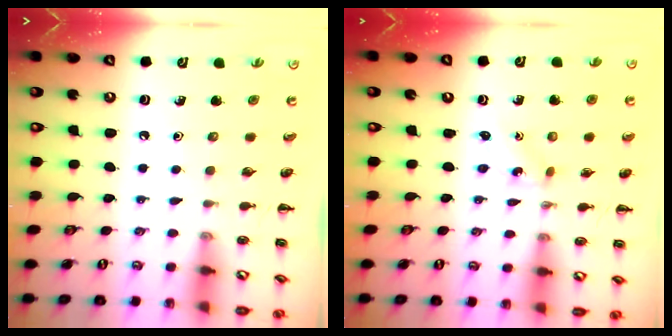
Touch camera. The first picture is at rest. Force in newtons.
{"total": 0.0}